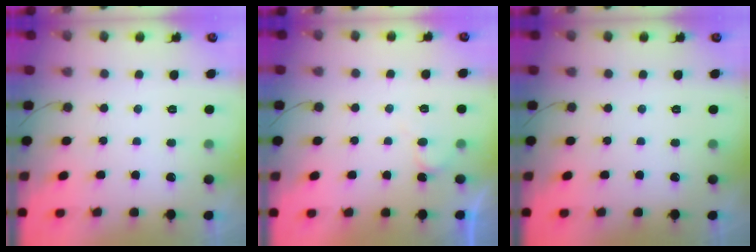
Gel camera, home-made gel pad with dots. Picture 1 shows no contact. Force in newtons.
{"total": 4.2, "press": 4.2, "slide": 0.4}
{"total": 0.0}